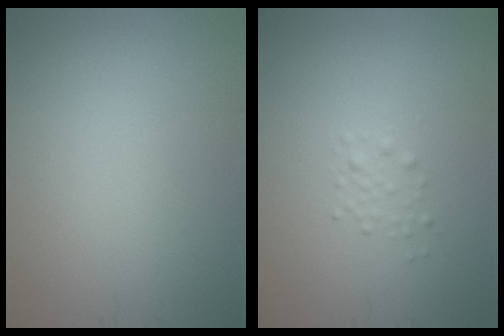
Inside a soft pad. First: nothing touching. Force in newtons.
{"total": 1.1, "press": 1.1, "slide": 0.1}